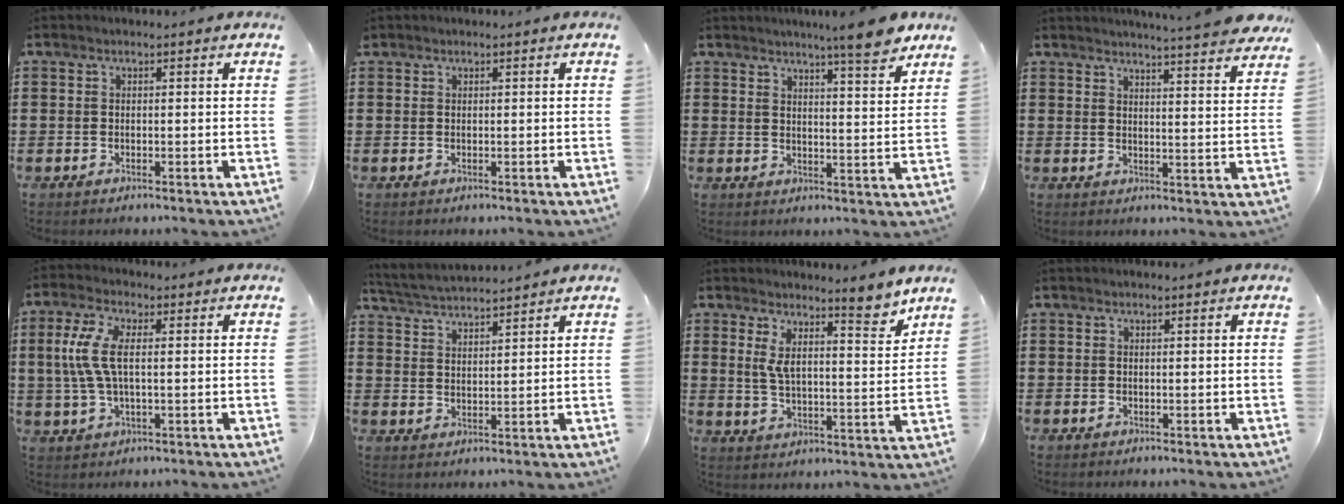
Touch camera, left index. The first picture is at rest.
{"total": 0.0}
{"total": 7.3, "force": [6.3, 0.0, 3.8], "torque": [-0.067, -0.028, 0.106]}
{"total": 4.5, "force": [4.3, -0.9, 1.1], "torque": [-0.031, -0.029, 0.072]}
{"total": 7.2, "force": [1.0, 2.8, 6.5], "torque": [-0.161, -0.005, 0.008]}
{"total": 3.4, "force": [3.3, -0.3, 0.5], "torque": [-0.023, -0.015, 0.057]}
{"total": 7.2, "force": [5.7, 0.9, 4.3], "torque": [-0.079, -0.040, 0.092]}
{"total": 0.0}